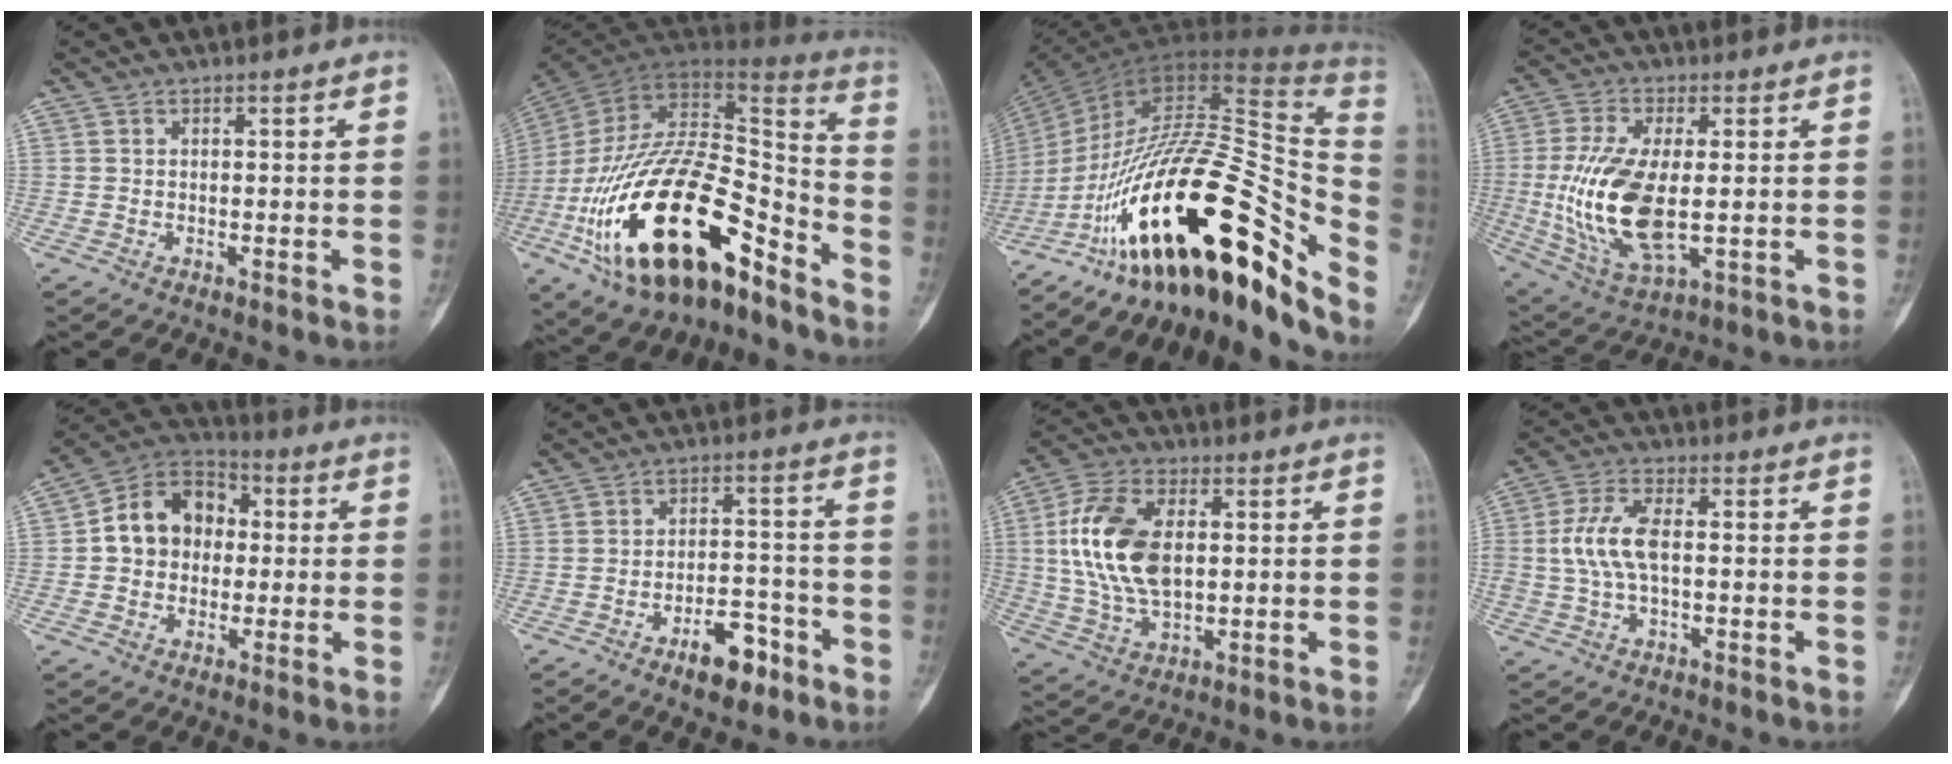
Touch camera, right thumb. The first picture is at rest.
{"total": 32.1, "force": [-15.7, 14.8, 23.7], "torque": [-0.448, 0.062, -0.259]}
{"total": 36.1, "force": [-18.8, 12.3, 28.3], "torque": [-0.362, 0.093, -0.294]}
{"total": 16.2, "force": [-0.9, 7.1, 14.5], "torque": [-0.306, -0.011, -0.004]}
{"total": 12.7, "force": [0.9, 10.3, 7.4], "torque": [-0.090, 0.029, 0.004]}
{"total": 8.0, "force": [-4.8, 3.8, 5.1], "torque": [-0.061, 0.037, -0.072]}
{"total": 15.3, "force": [2.0, 8.8, 12.4], "torque": [-0.247, 0.004, 0.039]}
{"total": 7.9, "force": [0.2, 3.5, 7.1], "torque": [-0.165, 0.017, 0.003]}